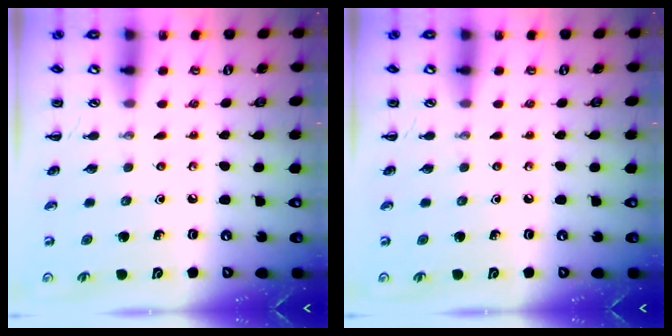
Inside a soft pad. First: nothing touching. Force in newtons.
{"total": 0.0}